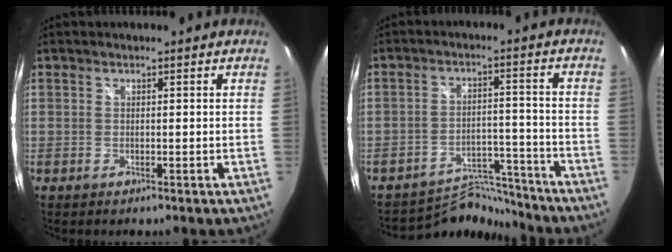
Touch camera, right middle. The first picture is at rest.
{"total": 8.5, "force": [-8.4, 1.2, -0.5], "torque": [-0.005, 0.019, -0.136]}